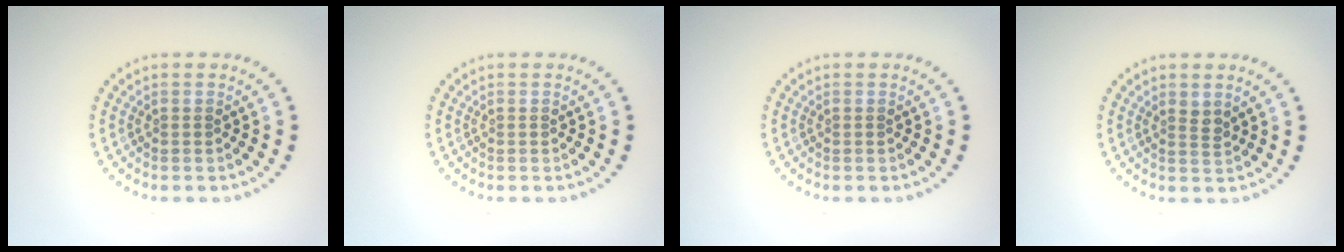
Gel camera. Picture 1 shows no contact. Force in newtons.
{"total": 0.0}
{"total": 0.0}
{"total": 1.0, "press": 0.8, "slide": 0.7}